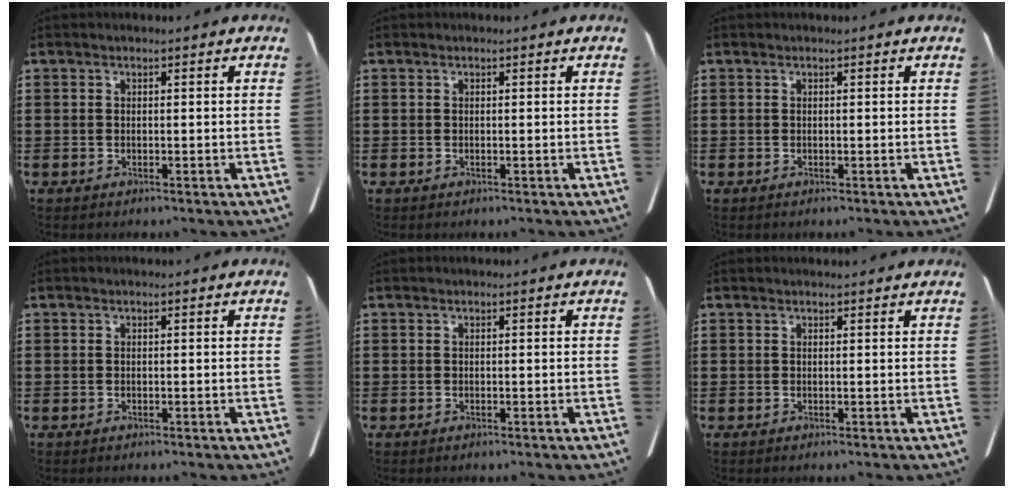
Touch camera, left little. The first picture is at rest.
{"total": 0.0}
{"total": 0.0}
{"total": 0.0}
{"total": 0.0}
{"total": 0.6, "force": [0.6, 0.1, 0.2], "torque": [0.003, -0.002, 0.009]}